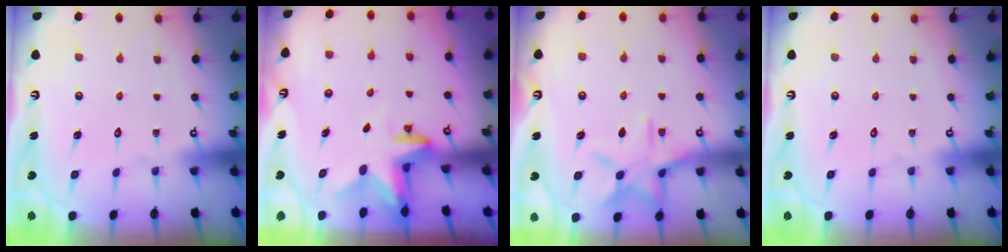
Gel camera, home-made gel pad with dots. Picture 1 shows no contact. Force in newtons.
{"total": 2.8, "press": 2.7, "slide": 0.5}
{"total": 10.8, "press": 10.8, "slide": 0.6}
{"total": 0.0}